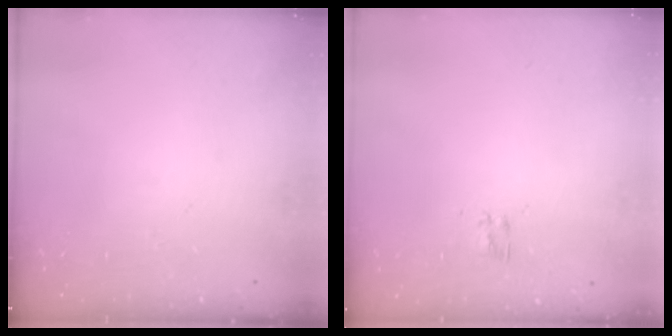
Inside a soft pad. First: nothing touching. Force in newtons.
{"total": 2.3, "press": 2.0, "slide": 1.2}